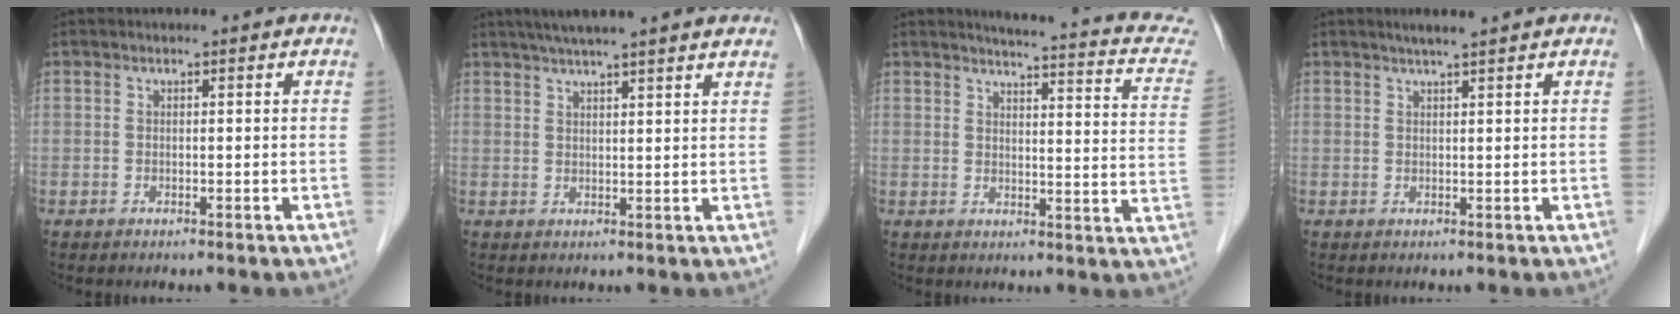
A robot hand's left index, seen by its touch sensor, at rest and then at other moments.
{"total": 12.7, "force": [10.7, 0.3, 6.9], "torque": [-0.108, 0.037, 0.135]}
{"total": 14.8, "force": [13.2, 1.8, 6.5], "torque": [-0.066, -0.047, 0.117]}
{"total": 2.8, "force": [2.3, -0.3, 1.7], "torque": [-0.025, 0.011, 0.038]}